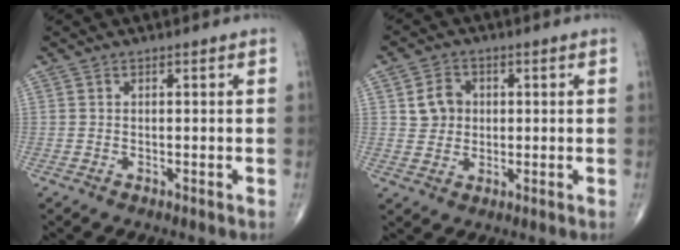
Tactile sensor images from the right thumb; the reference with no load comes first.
{"total": 5.2, "force": [1.0, 4.6, 2.3], "torque": [-0.018, -0.001, 0.015]}